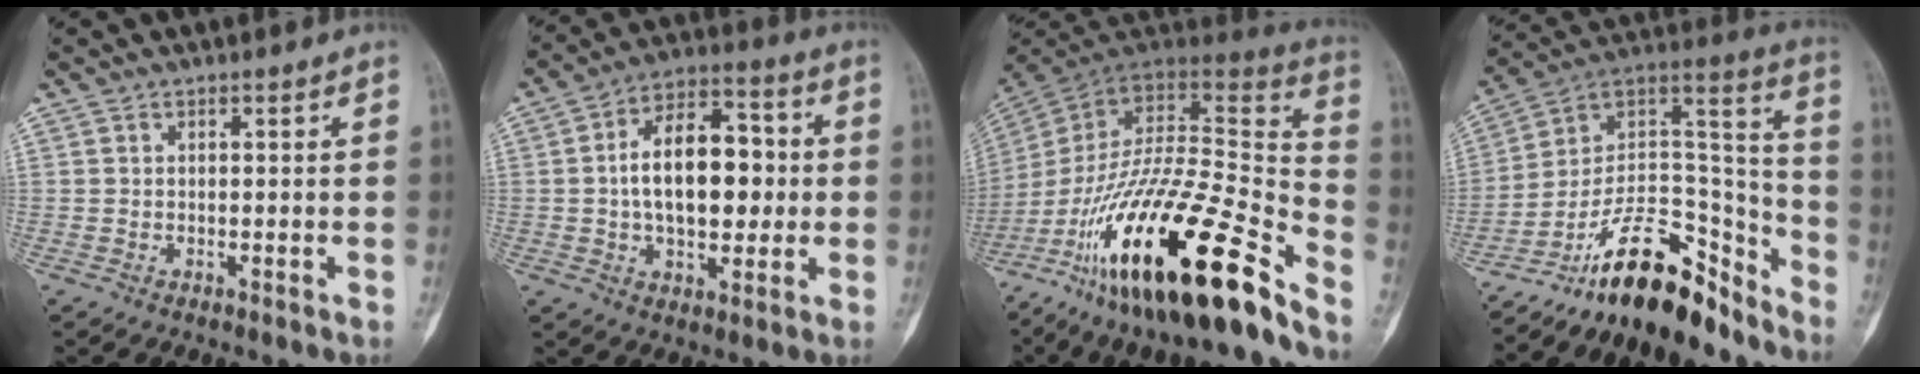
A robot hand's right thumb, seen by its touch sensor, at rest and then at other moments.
{"total": 16.5, "force": [0.4, 9.4, 13.5], "torque": [-0.183, 0.026, 0.003]}
{"total": 32.8, "force": [-20.0, 7.9, 24.8], "torque": [-0.374, 0.062, -0.333]}
{"total": 20.8, "force": [-16.4, 7.8, 10.2], "torque": [-0.117, 0.145, -0.279]}